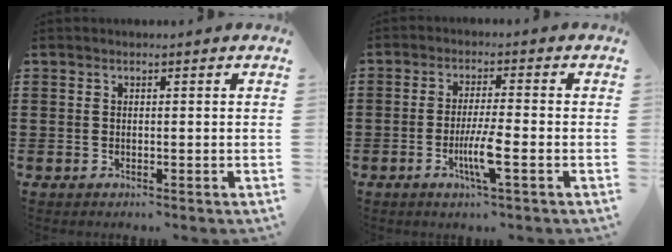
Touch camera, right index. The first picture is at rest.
{"total": 5.6, "force": [-2.1, 0.4, 5.2], "torque": [-0.100, -0.016, -0.037]}